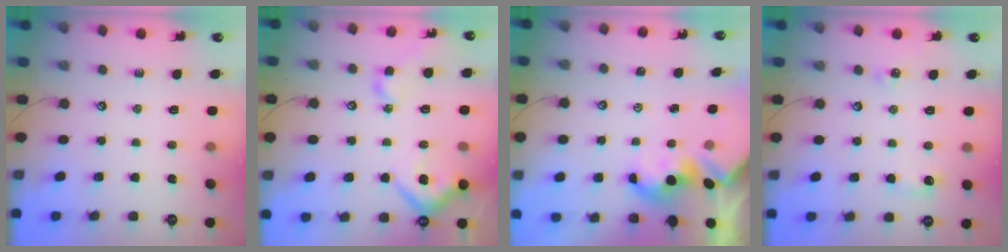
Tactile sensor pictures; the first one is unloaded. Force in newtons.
{"total": 9.7, "press": 9.5, "slide": 1.7}
{"total": 1.7, "press": 1.6, "slide": 0.2}
{"total": 4.2, "press": 4.1, "slide": 0.7}